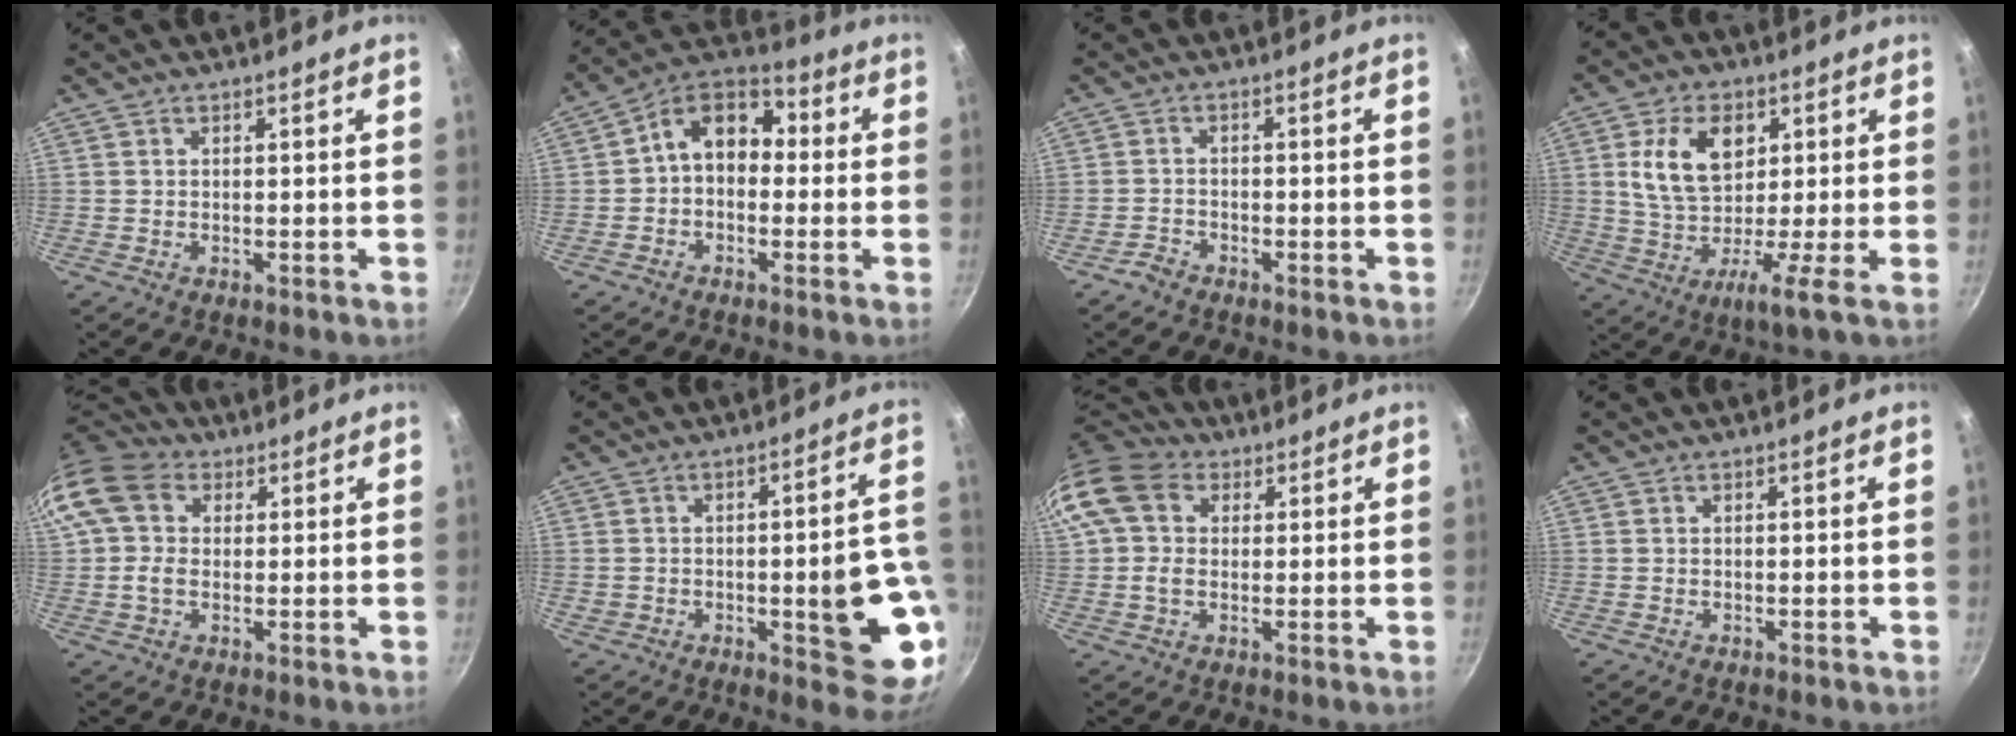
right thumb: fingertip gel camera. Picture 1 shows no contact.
{"total": 11.3, "force": [0.4, 8.3, 7.6], "torque": [-0.089, 0.042, -0.021]}
{"total": 2.1, "force": [-1.8, 0.8, 0.4], "torque": [-0.009, 0.020, -0.036]}
{"total": 12.3, "force": [2.8, 6.3, 10.1], "torque": [-0.170, 0.003, 0.033]}
{"total": 12.7, "force": [3.2, 9.6, 7.8], "torque": [-0.153, 0.018, 0.044]}
{"total": 15.0, "force": [-3.0, 5.7, 13.5], "torque": [-0.116, 0.021, -0.034]}
{"total": 12.8, "force": [3.5, 9.7, 7.7], "torque": [-0.151, 0.016, 0.050]}
{"total": 0.0}